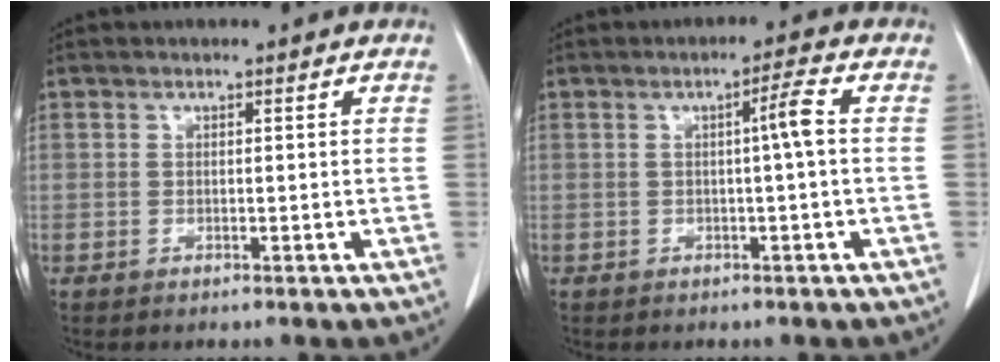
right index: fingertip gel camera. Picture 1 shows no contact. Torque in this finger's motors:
{"motor_torque": [0.02, 0.15, 0.10, 0.05]}